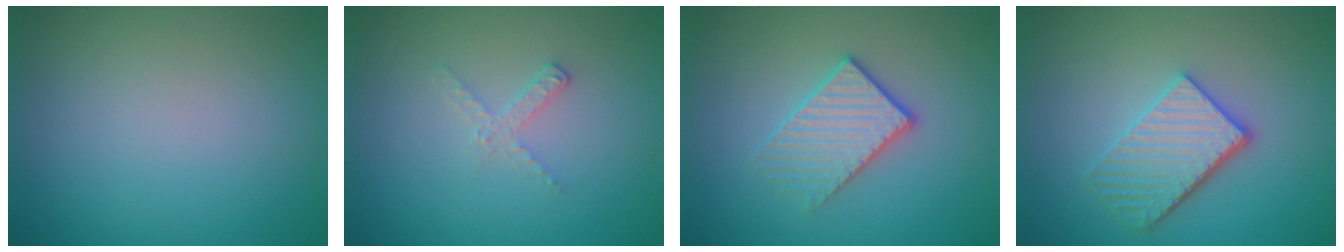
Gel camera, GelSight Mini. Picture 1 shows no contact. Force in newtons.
{"total": 1.4, "press": 1.4, "slide": 0.1}
{"total": 2.9, "press": 2.6, "slide": 1.2}
{"total": 4.0, "press": 3.4, "slide": 2.1}